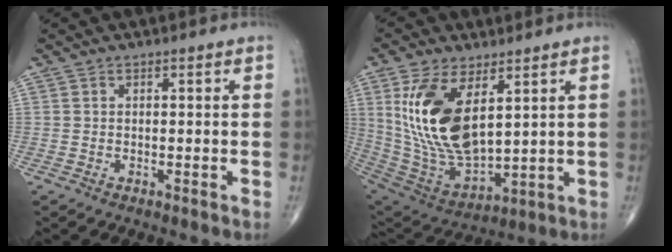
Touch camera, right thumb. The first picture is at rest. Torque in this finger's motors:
{"motor_torque": [-0.74, 1.71, 1.84, 0.93, 0.23]}